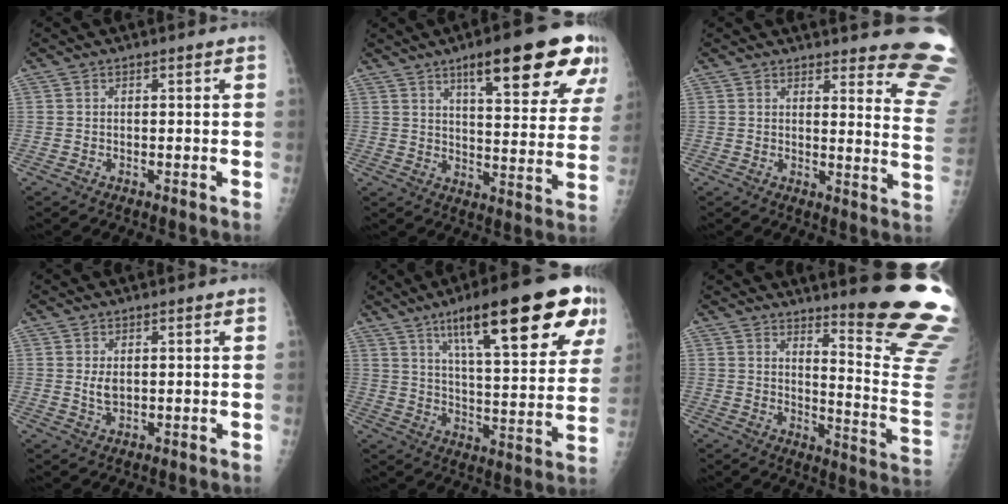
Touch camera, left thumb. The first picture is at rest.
{"total": 20.9, "force": [11.7, 5.1, 16.5], "torque": [-0.196, -0.035, 0.164]}
{"total": 14.3, "force": [13.2, 2.1, 5.1], "torque": [-0.024, -0.137, 0.123]}
{"total": 2.7, "force": [0.7, 1.5, 2.1], "torque": [-0.031, -0.008, 0.016]}
{"total": 25.7, "force": [13.6, 6.2, 21.0], "torque": [-0.285, -0.026, 0.207]}
{"total": 18.7, "force": [14.7, 0.6, 11.6], "torque": [-0.131, -0.166, 0.189]}